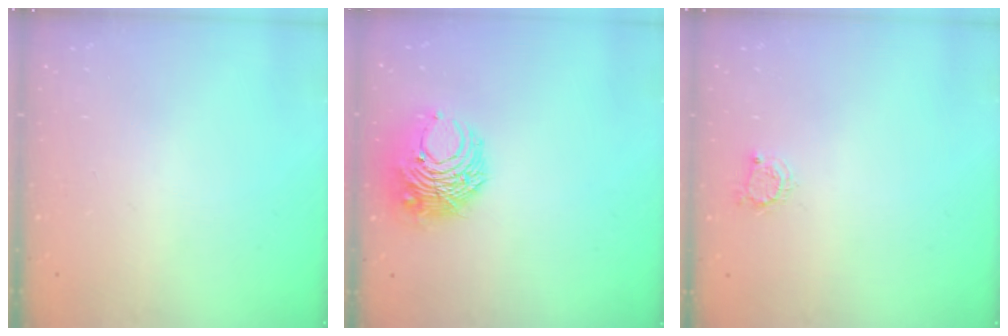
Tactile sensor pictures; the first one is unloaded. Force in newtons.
{"total": 9.9, "press": 9.9, "slide": 0.8}
{"total": 3.8, "press": 3.7, "slide": 0.4}